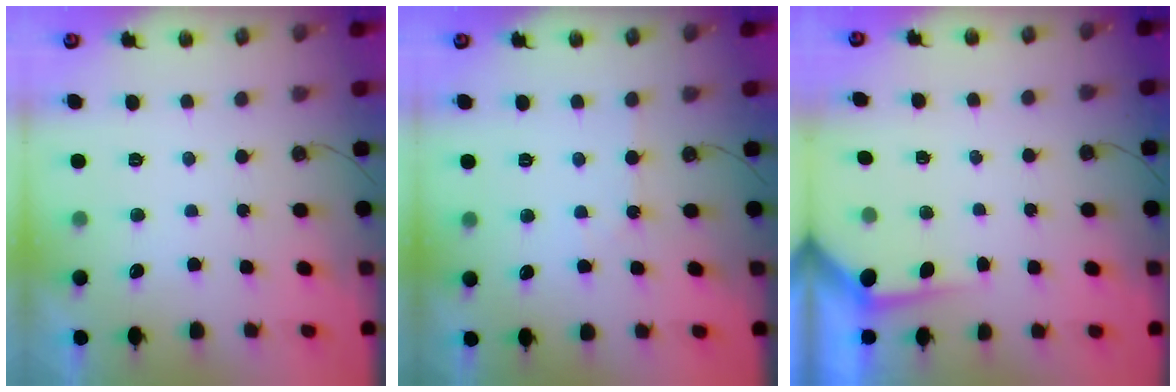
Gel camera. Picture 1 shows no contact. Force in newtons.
{"total": 2.9, "press": 2.8, "slide": 0.5}
{"total": 3.6, "press": 3.5, "slide": 0.3}